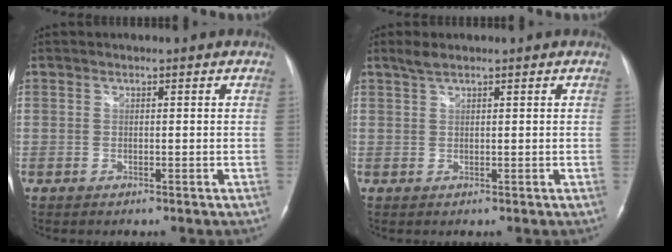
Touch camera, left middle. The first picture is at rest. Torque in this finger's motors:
{"motor_torque": [0.22, -0.06, -0.04, 0.01]}